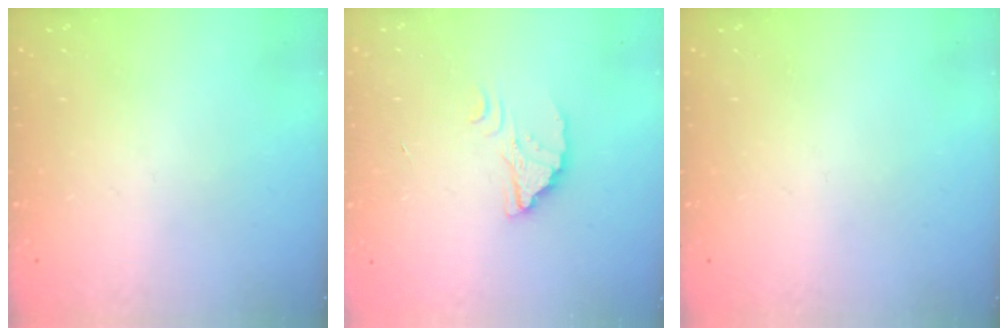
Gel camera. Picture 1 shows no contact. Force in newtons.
{"total": 2.1, "press": 2.1, "slide": 0.2}
{"total": 0.0}